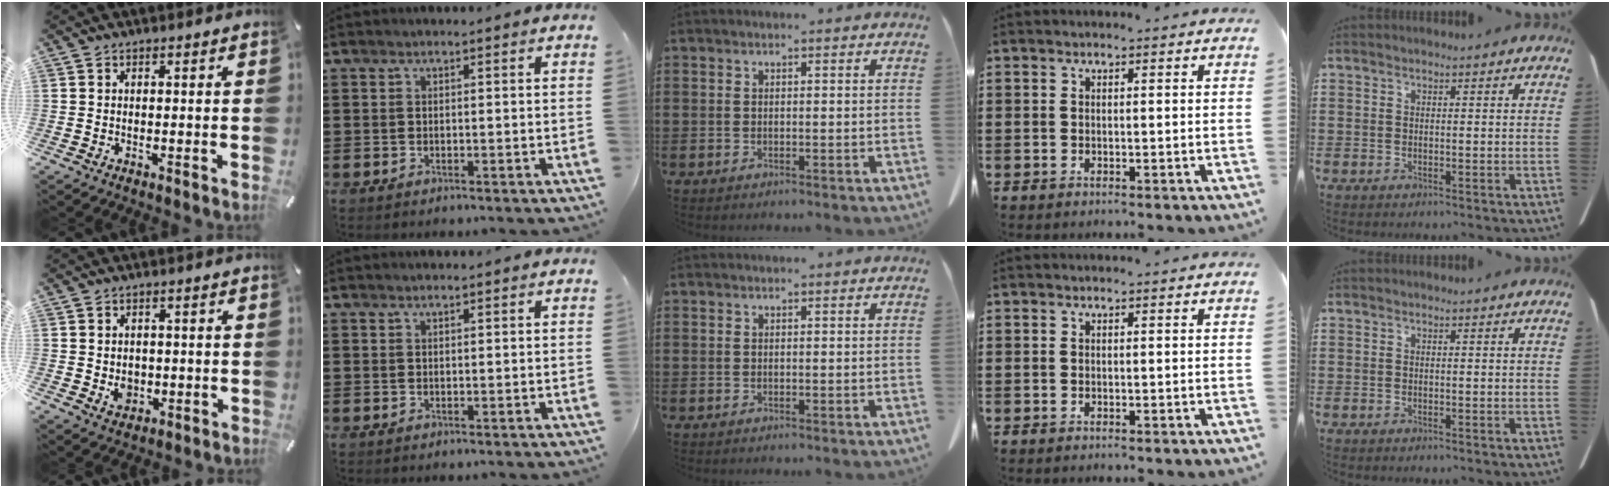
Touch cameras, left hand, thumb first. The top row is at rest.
{"thumb": {"total": 3.7, "force": [-0.4, 3.2, 1.8], "torque": [-0.014, -0.002, -0.007]}, "index": {"total": 0.6, "force": [0.5, 0.0, 0.3], "torque": [-0.007, -0.001, 0.010]}}